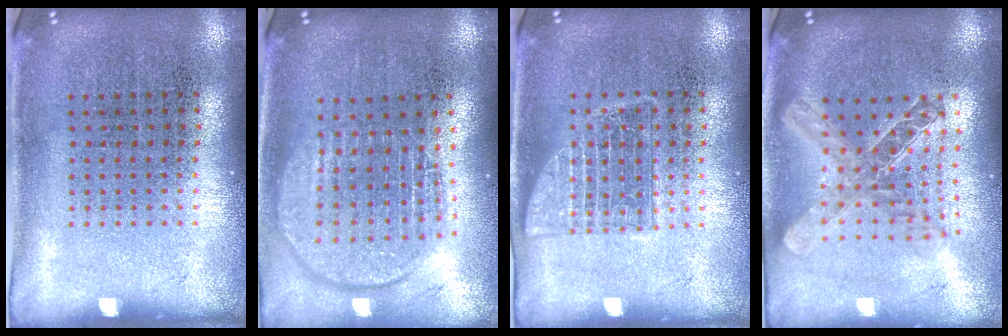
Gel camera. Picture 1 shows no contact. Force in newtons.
{"total": 1.8, "press": 1.5, "slide": 1.0}
{"total": 1.0, "press": 1.0, "slide": 0.2}
{"total": 2.0, "press": 1.7, "slide": 1.1}